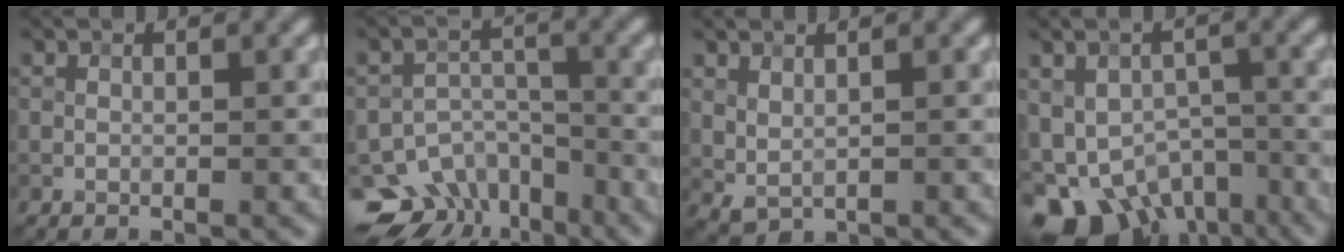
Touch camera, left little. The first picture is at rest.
{"total": 10.8, "force": [-8.1, 6.5, 3.0], "torque": [-0.046, -0.003, -0.114]}
{"total": 1.3, "force": [0.9, 0.6, 0.7], "torque": [-0.017, -0.007, 0.025]}
{"total": 11.7, "force": [-7.6, 7.0, 5.5], "torque": [-0.091, -0.024, -0.102]}